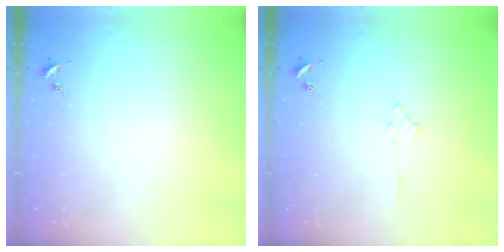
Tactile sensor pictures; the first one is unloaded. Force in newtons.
{"total": 2.9, "press": 2.9, "slide": 0.4}